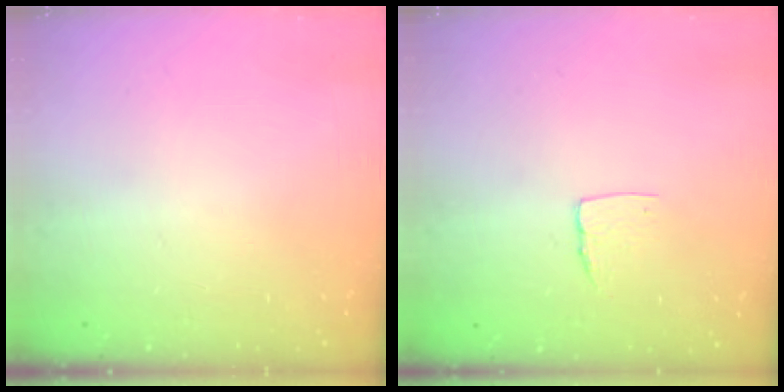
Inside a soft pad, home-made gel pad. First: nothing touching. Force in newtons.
{"total": 5.1, "press": 5.1, "slide": 0.4}